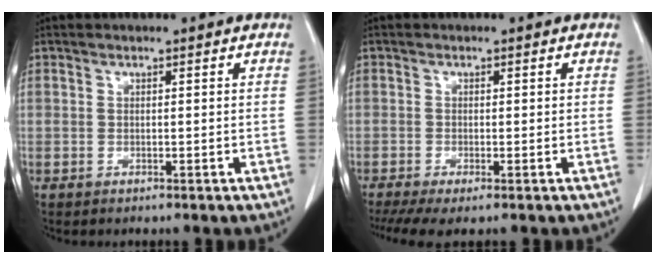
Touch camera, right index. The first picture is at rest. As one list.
[{"total": 4.9, "force": [-3.3, 1.0, 3.5], "torque": [-0.061, -0.009, -0.055]}]